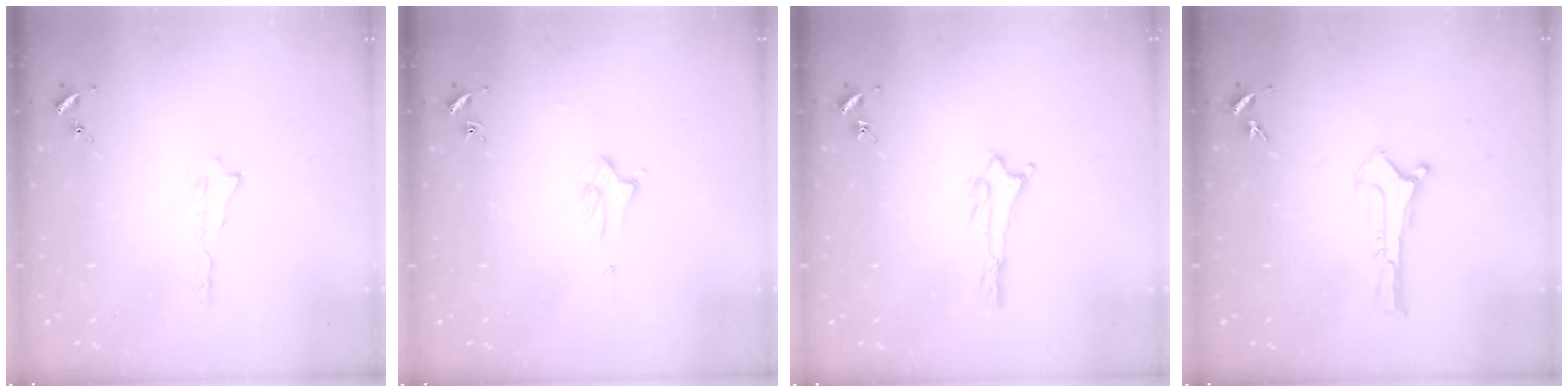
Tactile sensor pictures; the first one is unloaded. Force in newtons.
{"total": 1.9, "press": 1.9, "slide": 0.1}
{"total": 1.0, "press": 1.0, "slide": 0.1}
{"total": 0.0}